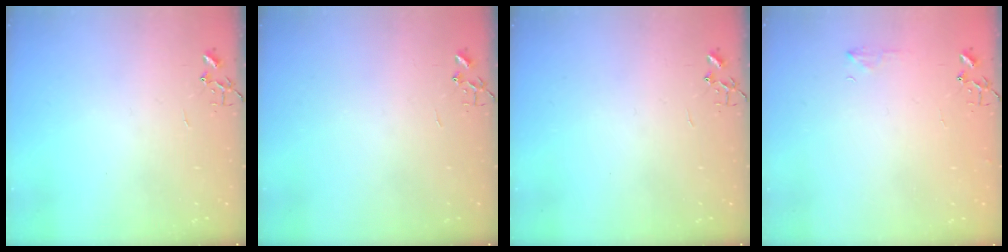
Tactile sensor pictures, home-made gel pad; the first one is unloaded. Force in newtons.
{"total": 0.0}
{"total": 0.0}
{"total": 6.4, "press": 6.3, "slide": 0.7}